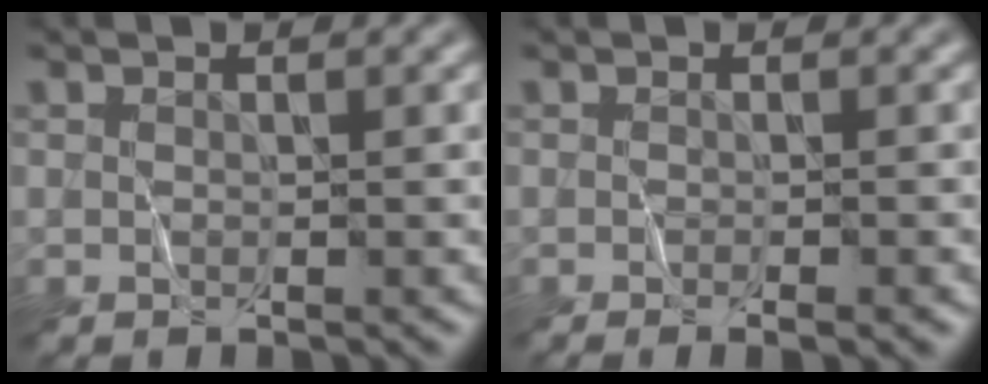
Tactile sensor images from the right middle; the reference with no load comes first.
{"total": 1.8, "force": [-1.0, 0.2, 1.4], "torque": [-0.016, -0.005, -0.015]}